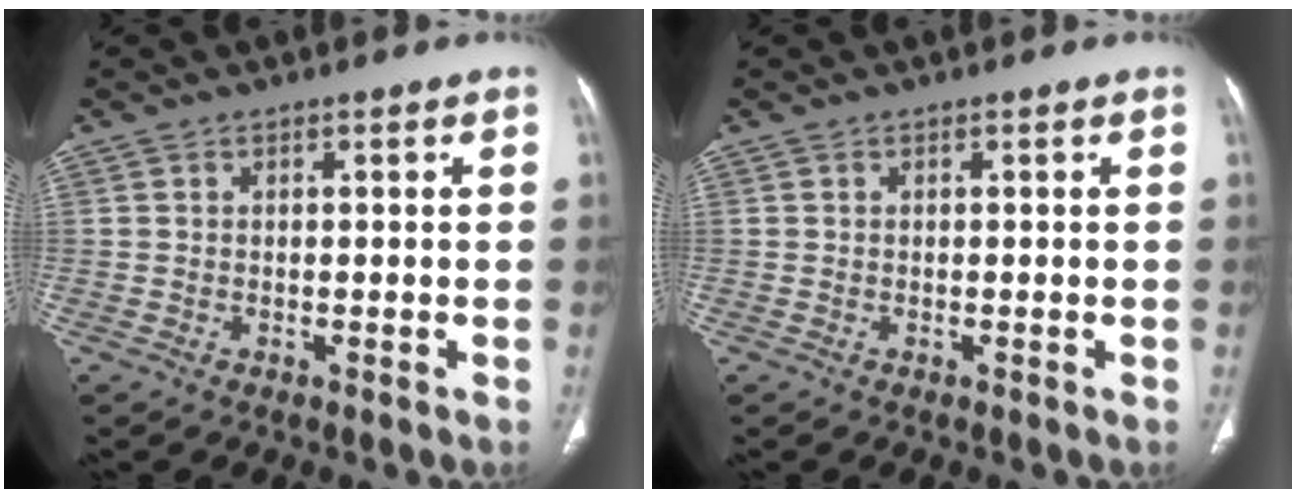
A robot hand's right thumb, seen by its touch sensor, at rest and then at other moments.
{"total": 0.0}